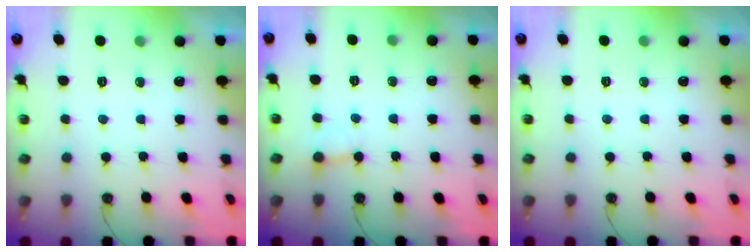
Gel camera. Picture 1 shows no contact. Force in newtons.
{"total": 4.6, "press": 4.6, "slide": 0.4}
{"total": 0.0}